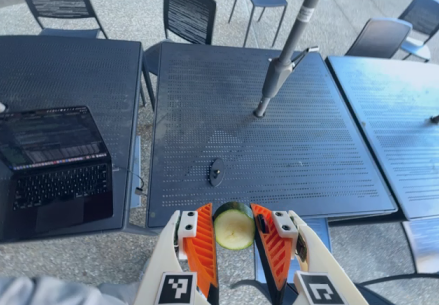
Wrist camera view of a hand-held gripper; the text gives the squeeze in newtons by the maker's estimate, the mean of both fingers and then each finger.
{"total": 9.5, "left": 9.2, "right": 9.8}